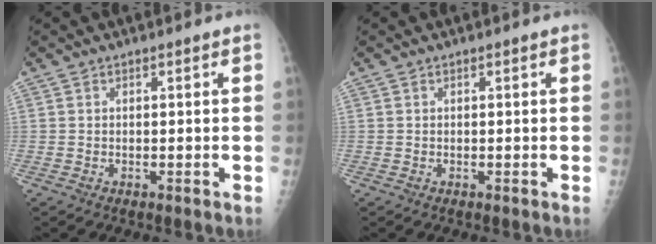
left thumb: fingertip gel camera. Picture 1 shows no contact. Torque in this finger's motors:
{"motor_torque": [-0.01, 0.00, -0.07, -0.06, 0.00]}